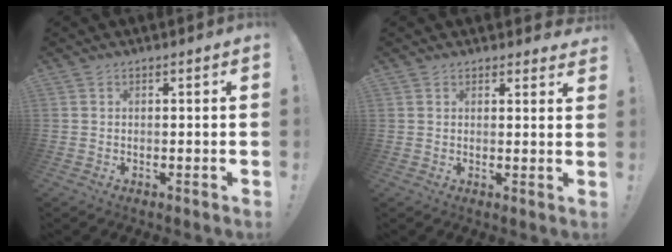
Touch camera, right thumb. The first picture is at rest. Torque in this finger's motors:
{"motor_torque": [-0.91, 0.91, 0.19, 0.37, 0.00]}